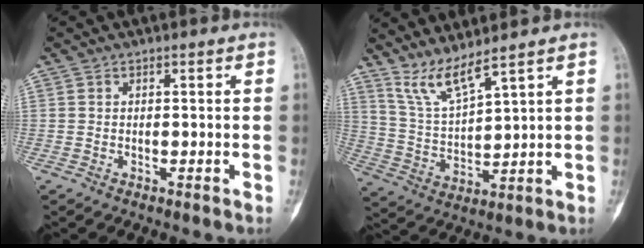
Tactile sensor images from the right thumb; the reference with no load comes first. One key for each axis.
{"total": 7.2, "fx": 6.1, "fy": 0.3, "fz": 3.7, "tx": -0.080, "ty": -0.051, "tz": 0.137}